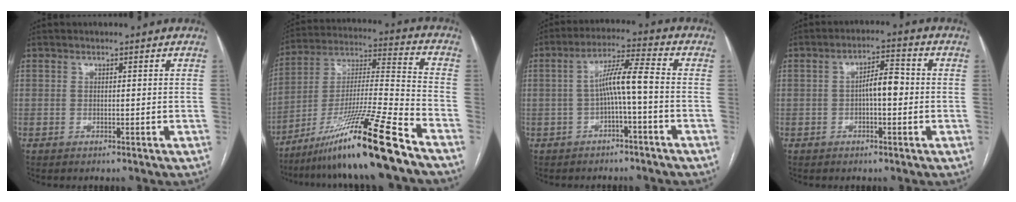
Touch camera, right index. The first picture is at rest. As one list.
[{"total": 18.9, "force": [-13.5, -2.2, 13.1], "torque": [-0.258, -0.025, -0.240]}, {"total": 6.7, "force": [-1.2, 0.1, 6.5], "torque": [-0.116, 0.026, -0.019]}, {"total": 4.9, "force": [-0.5, 1.5, 4.6], "torque": [-0.074, 0.018, -0.009]}]